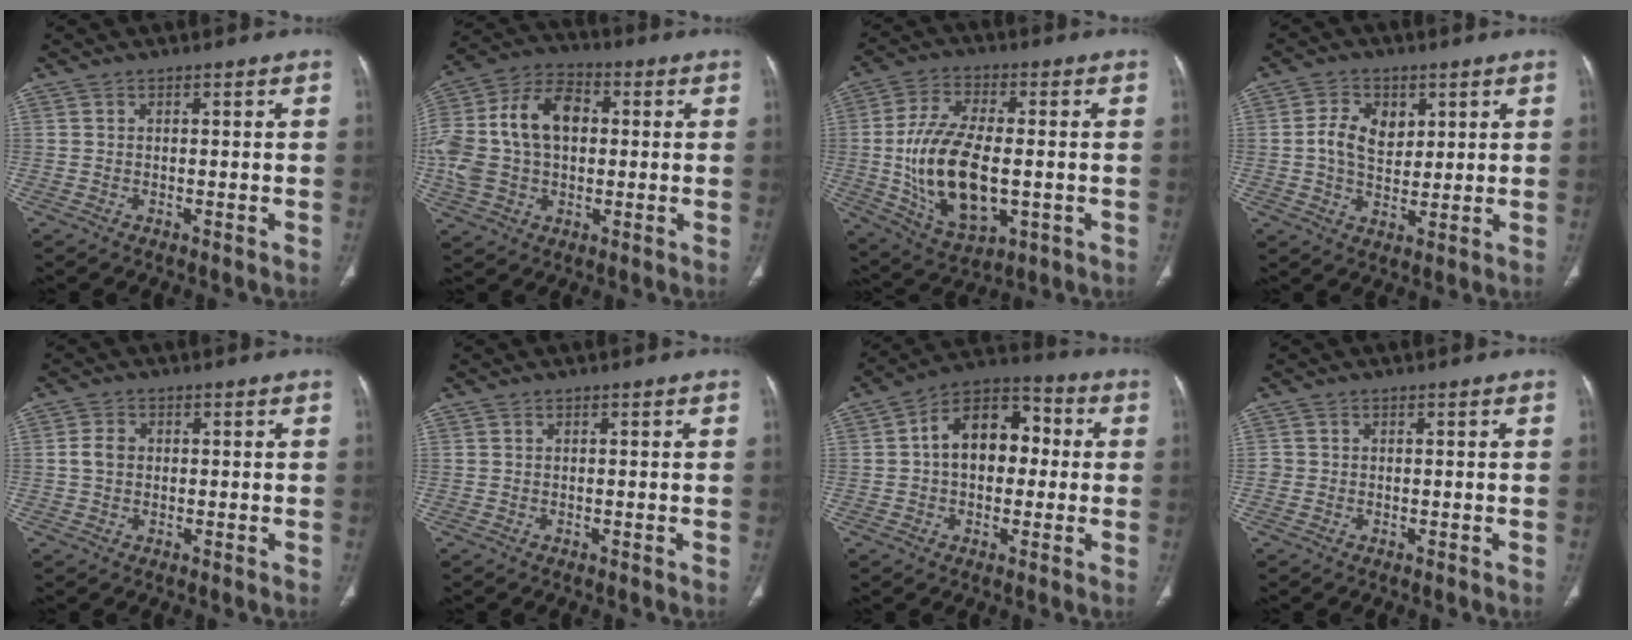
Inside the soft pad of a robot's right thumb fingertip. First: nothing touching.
{"total": 18.9, "force": [1.3, 12.7, 13.9], "torque": [-0.283, 0.030, 0.020]}
{"total": 18.0, "force": [-1.7, 9.3, 15.4], "torque": [-0.287, -0.003, -0.016]}
{"total": 7.7, "force": [1.9, 5.5, 5.1], "torque": [-0.067, -0.009, 0.033]}
{"total": 2.9, "force": [0.1, 2.3, 1.7], "torque": [-0.031, 0.007, 0.000]}
{"total": 0.0}
{"total": 13.6, "force": [1.2, 9.2, 9.9], "torque": [-0.118, 0.037, 0.005]}
{"total": 1.1, "force": [-0.2, 1.1, 0.1], "torque": [0.004, 0.005, -0.006]}